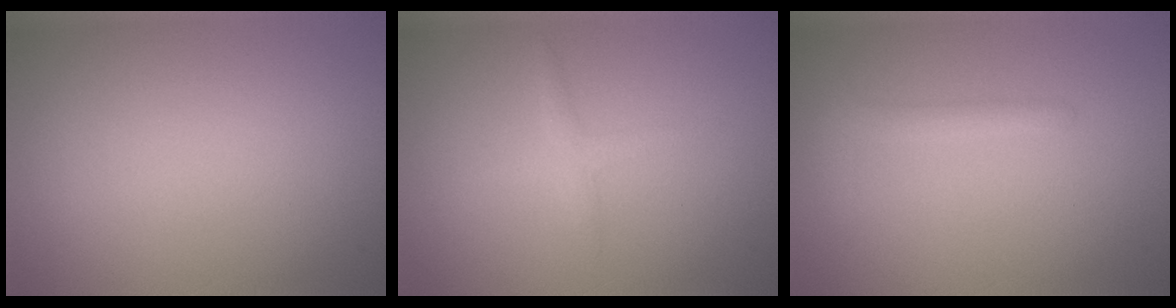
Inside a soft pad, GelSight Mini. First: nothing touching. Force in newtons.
{"total": 1.3, "press": 1.3, "slide": 0.0}
{"total": 1.5, "press": 1.5, "slide": 0.2}